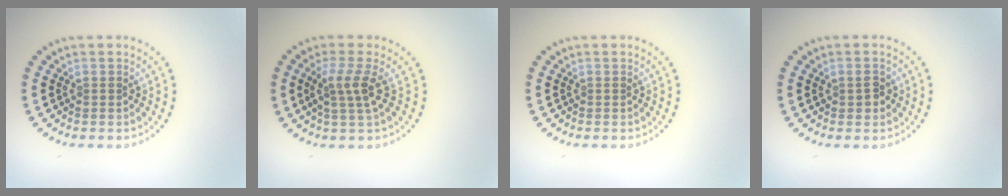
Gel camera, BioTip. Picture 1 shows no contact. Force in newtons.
{"total": 2.7, "press": 2.1, "slide": 1.8}
{"total": 0.0}
{"total": 1.4, "press": 1.4, "slide": 0.2}